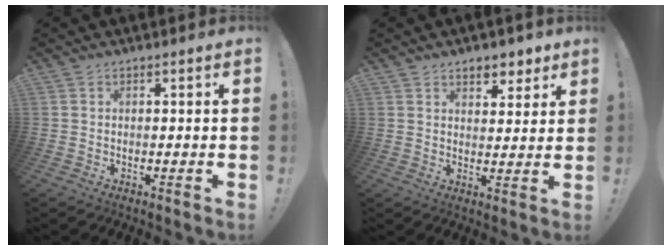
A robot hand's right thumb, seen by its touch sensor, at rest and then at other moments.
{"total": 5.7, "force": [4.1, 3.5, 1.7], "torque": [-0.006, -0.029, 0.072]}